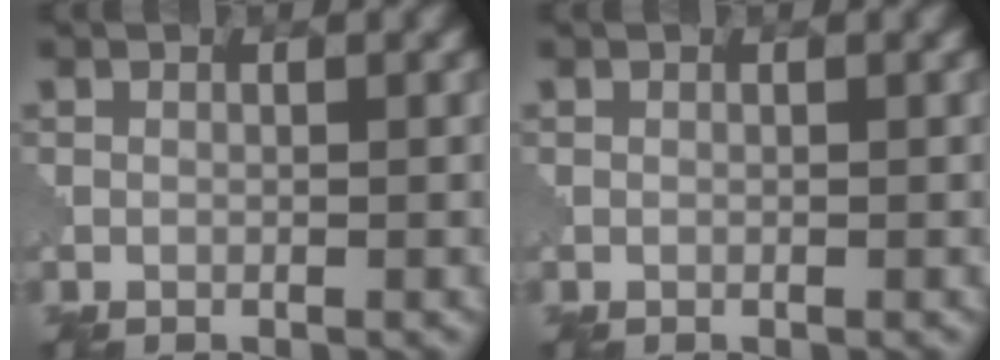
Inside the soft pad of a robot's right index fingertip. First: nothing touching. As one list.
[{"total": 0.0}]